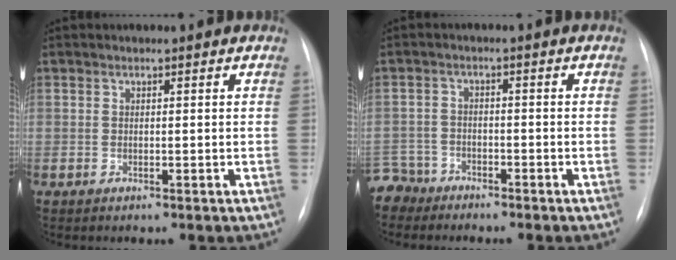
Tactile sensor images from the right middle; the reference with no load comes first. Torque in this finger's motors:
{"motor_torque": [0.33, -0.34, 0.08, 0.00]}